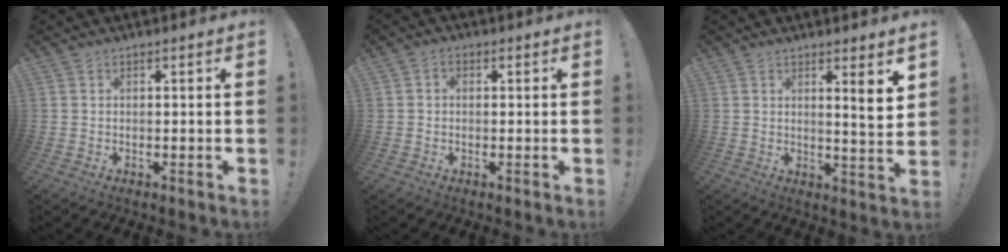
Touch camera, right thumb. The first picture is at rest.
{"total": 1.7, "force": [-0.3, 1.3, 1.1], "torque": [-0.021, 0.008, -0.006]}
{"total": 6.0, "force": [3.0, 0.1, 5.2], "torque": [-0.054, -0.031, 0.039]}